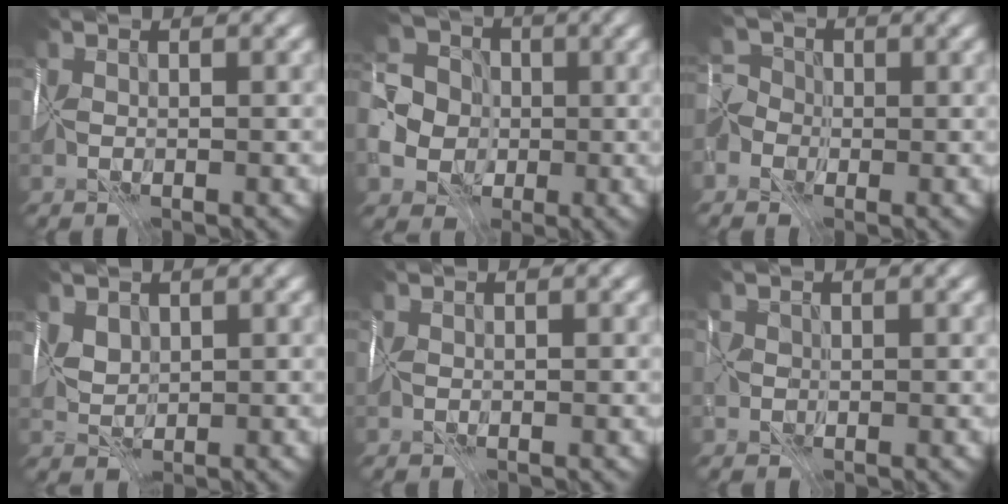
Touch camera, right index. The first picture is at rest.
{"total": 7.5, "force": [-1.4, 6.6, 3.3], "torque": [-0.085, -0.003, -0.032]}
{"total": 3.2, "force": [-1.9, 2.5, 0.8], "torque": [-0.002, -0.001, -0.035]}
{"total": 1.9, "force": [1.4, 1.2, 0.5], "torque": [-0.010, 0.007, 0.031]}
{"total": 0.0}
{"total": 0.7, "force": [0.3, 0.3, -0.6], "torque": [0.018, 0.002, 0.005]}